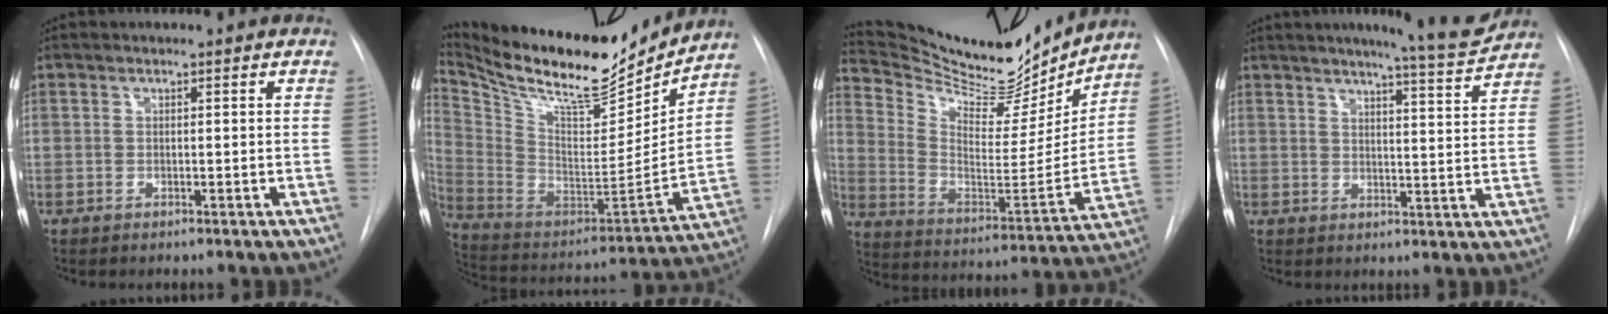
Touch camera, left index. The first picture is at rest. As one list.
[{"total": 25.0, "force": [22.0, 4.9, 10.8], "torque": [-0.206, -0.038, 0.353]}, {"total": 22.4, "force": [20.9, 4.3, 6.9], "torque": [-0.124, -0.050, 0.318]}, {"total": 8.9, "force": [8.2, -0.5, 3.5], "torque": [-0.050, -0.025, 0.098]}]